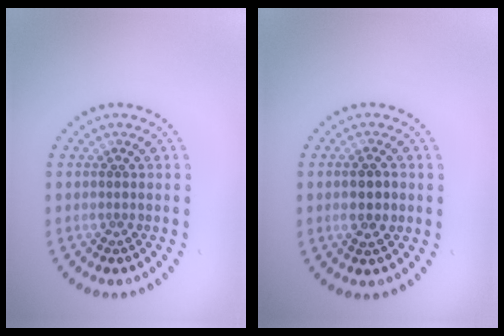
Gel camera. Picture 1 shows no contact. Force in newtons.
{"total": 2.0, "press": 2.0, "slide": 0.2}